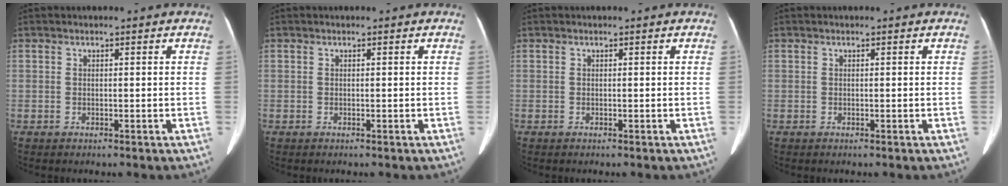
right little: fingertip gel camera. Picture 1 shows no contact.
{"total": 0.0}
{"total": 0.0}
{"total": 0.0}